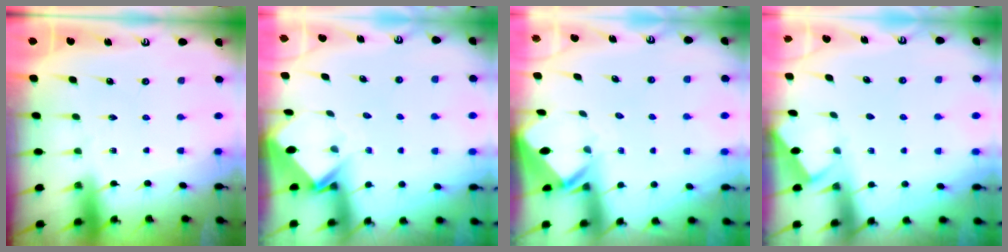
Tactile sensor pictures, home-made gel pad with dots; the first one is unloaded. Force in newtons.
{"total": 3.7, "press": 3.6, "slide": 0.2}
{"total": 3.1, "press": 3.1, "slide": 0.2}
{"total": 2.0, "press": 1.9, "slide": 0.3}